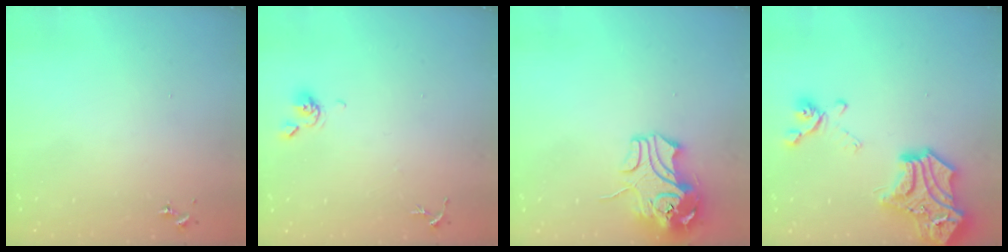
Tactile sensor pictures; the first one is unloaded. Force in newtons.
{"total": 5.5, "press": 5.5, "slide": 0.7}
{"total": 12.1, "press": 12.0, "slide": 1.7}
{"total": 23.1, "press": 23.1, "slide": 1.7}